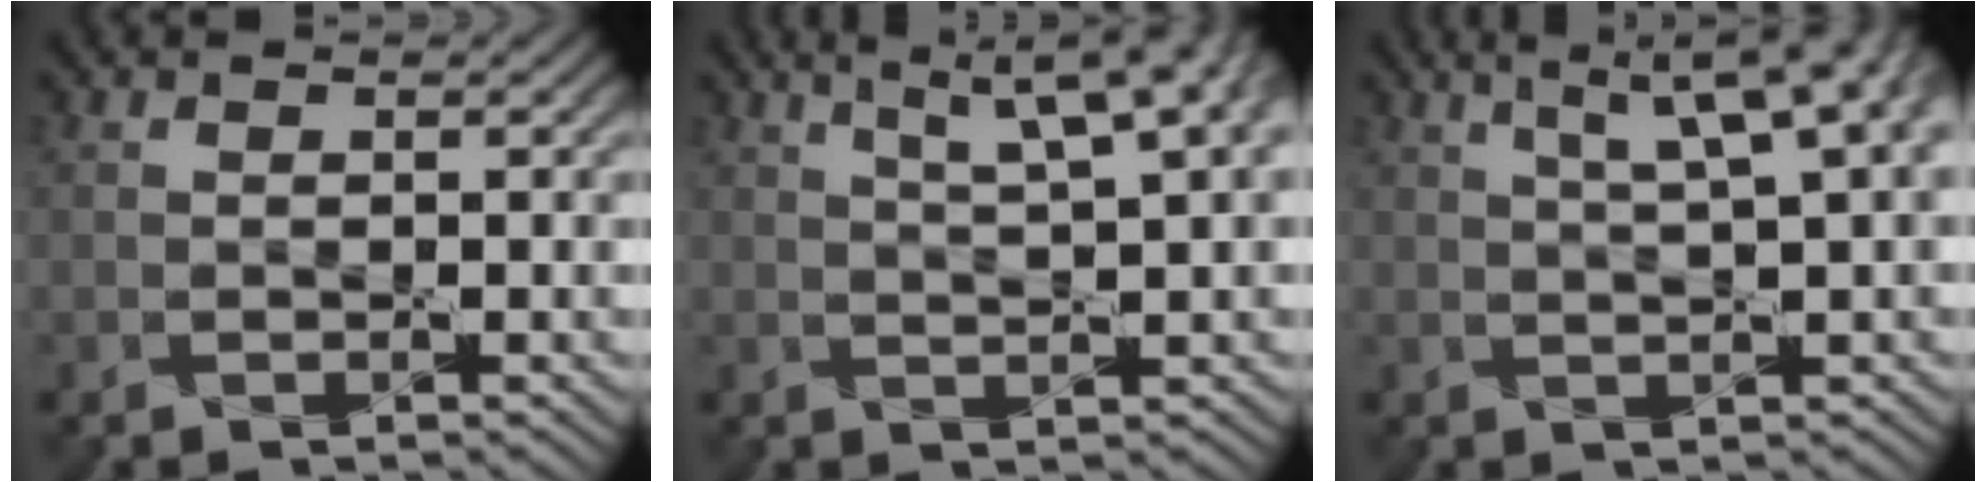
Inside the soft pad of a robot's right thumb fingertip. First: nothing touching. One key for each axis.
{"total": 9.4, "fx": 5.2, "fy": 2.1, "fz": 7.6, "tx": -0.093, "ty": 0.036, "tz": 0.058}
{"total": 8.9, "fx": 4.2, "fy": 1.9, "fz": 7.6, "tx": -0.084, "ty": 0.037, "tz": 0.047}